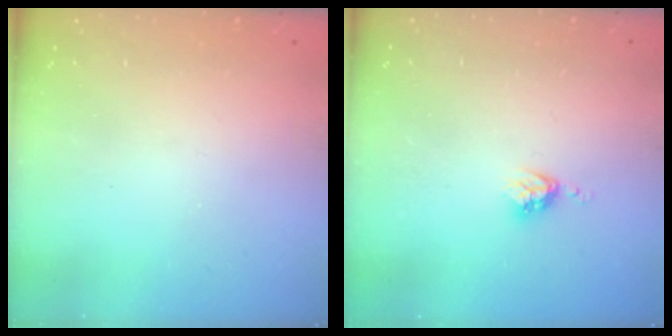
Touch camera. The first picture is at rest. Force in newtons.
{"total": 3.2, "press": 3.2, "slide": 0.3}